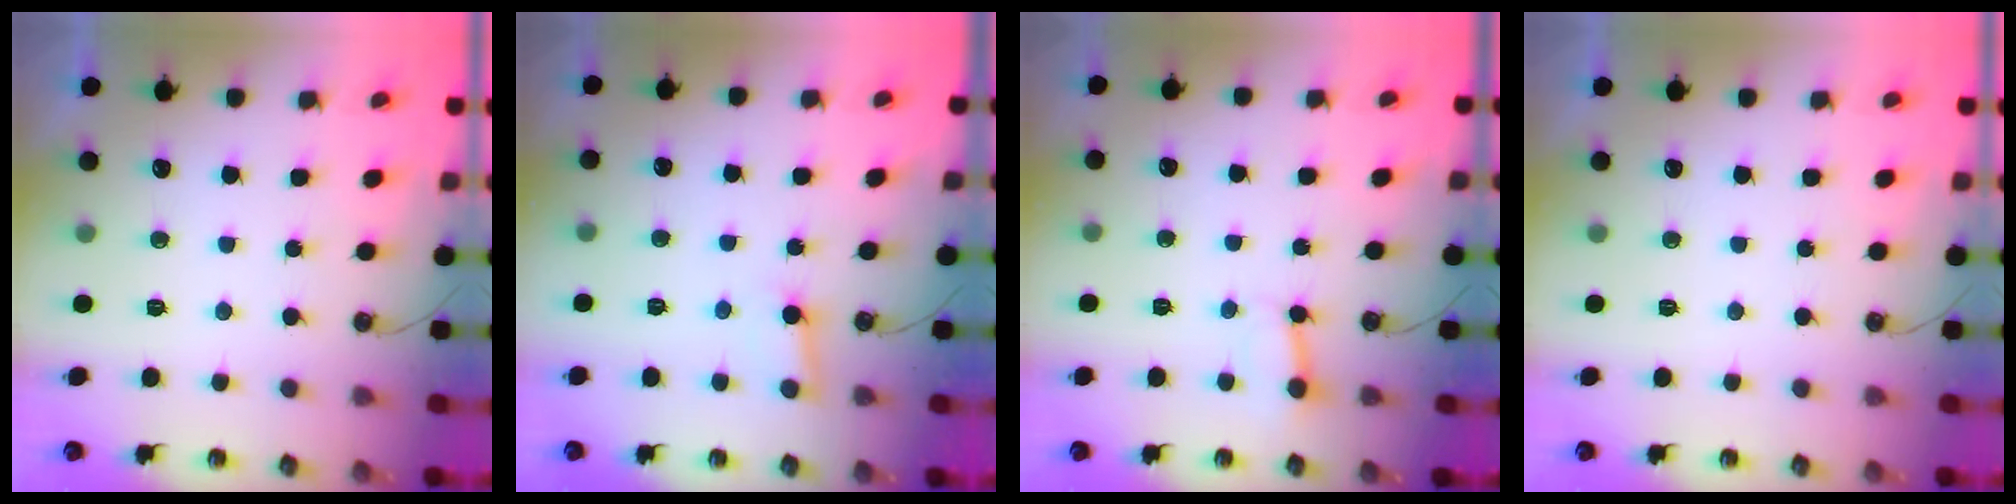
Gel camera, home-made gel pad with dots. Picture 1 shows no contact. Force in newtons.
{"total": 3.7, "press": 3.7, "slide": 0.3}
{"total": 2.9, "press": 2.9, "slide": 0.2}
{"total": 0.0}